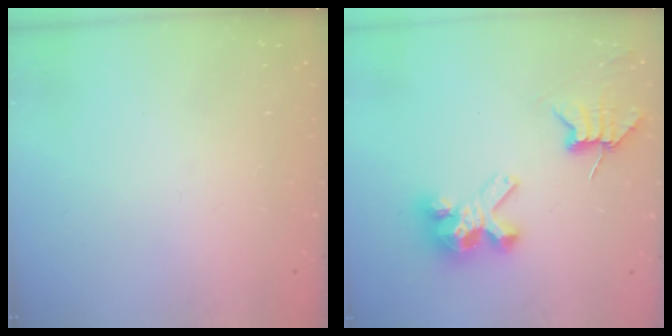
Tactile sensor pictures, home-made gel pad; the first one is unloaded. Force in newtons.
{"total": 8.4, "press": 8.4, "slide": 0.6}